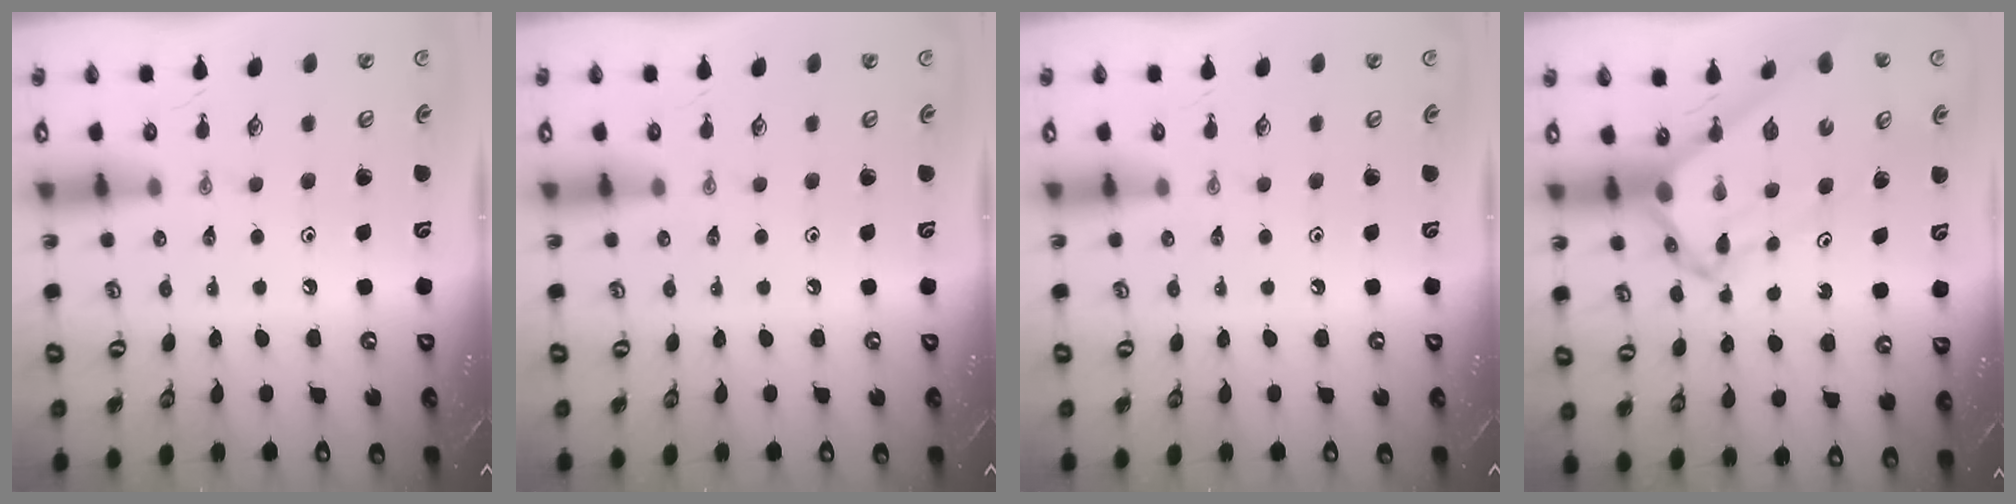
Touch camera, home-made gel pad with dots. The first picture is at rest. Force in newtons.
{"total": 0.0}
{"total": 0.0}
{"total": 7.1, "press": 7.1, "slide": 1.0}